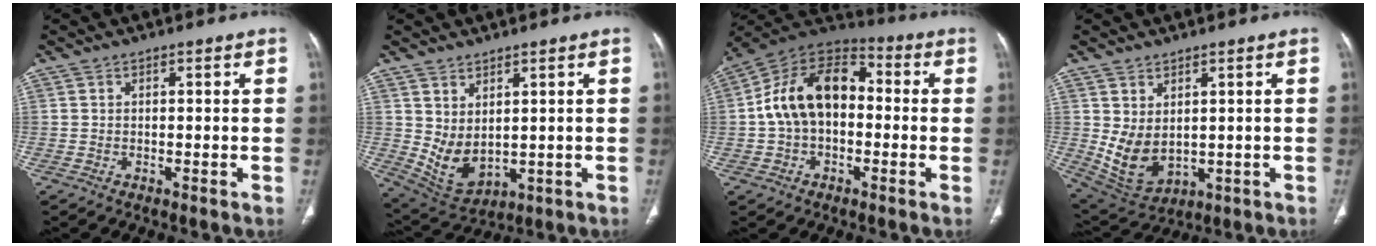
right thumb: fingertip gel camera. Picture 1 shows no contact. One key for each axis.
{"total": 7.3, "fx": 1.2, "fy": 4.4, "fz": 5.7, "tx": -0.096, "ty": -0.018, "tz": 0.051}
{"total": 15.9, "fx": -0.1, "fy": 10.7, "fz": 11.8, "tx": -0.187, "ty": 0.043, "tz": -0.014}
{"total": 8.4, "fx": 0.7, "fy": 5.6, "fz": 6.2, "tx": -0.105, "ty": -0.013, "tz": 0.044}